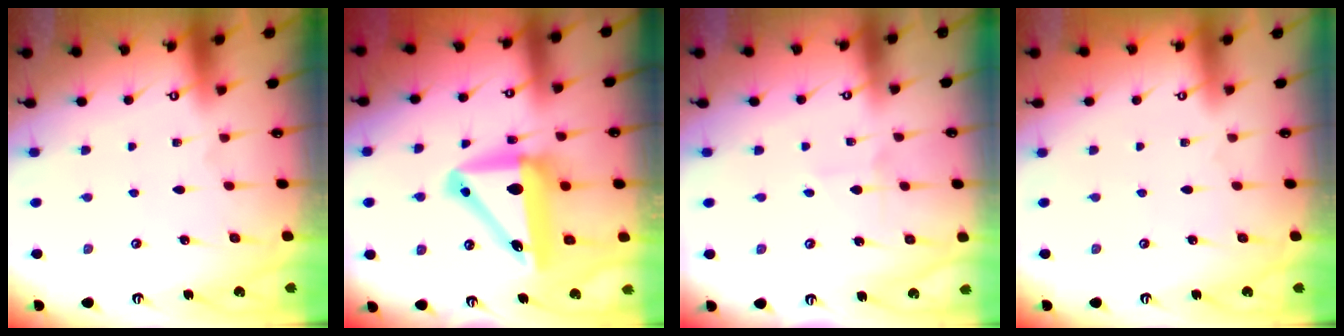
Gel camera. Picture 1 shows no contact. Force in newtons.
{"total": 13.9, "press": 13.4, "slide": 3.4}
{"total": 2.3, "press": 2.3, "slide": 0.3}
{"total": 0.0}